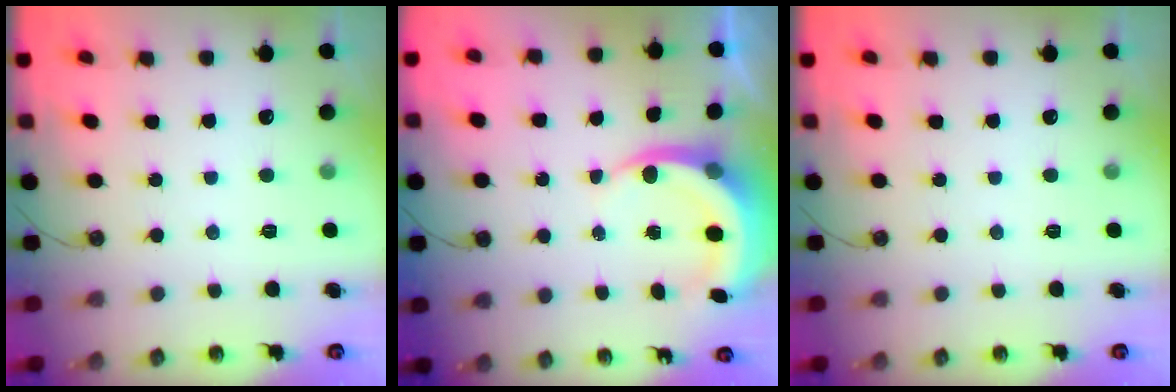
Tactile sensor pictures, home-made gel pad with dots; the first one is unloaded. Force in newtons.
{"total": 5.9, "press": 5.9, "slide": 0.6}
{"total": 0.0}